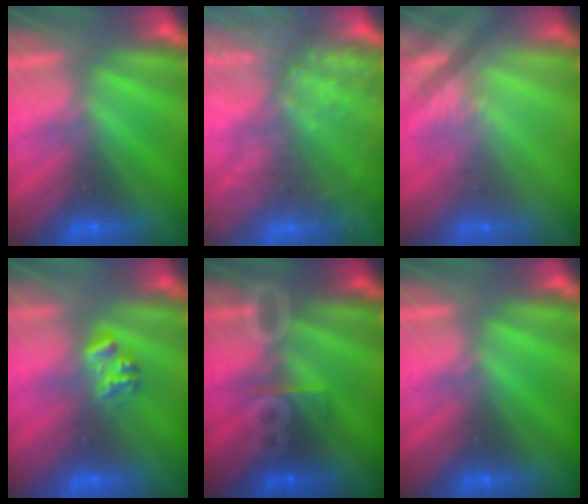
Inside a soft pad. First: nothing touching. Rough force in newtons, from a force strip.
{"total": 8.3}
{"total": 2.4}
{"total": 2.3}
{"total": 3.0}
{"total": 0.0}